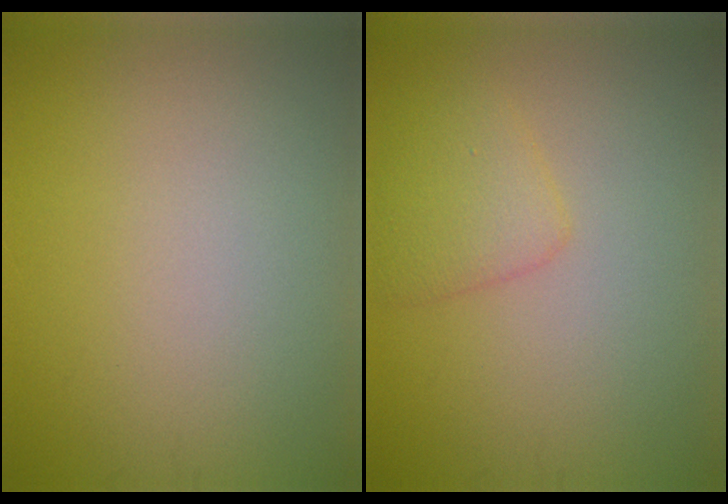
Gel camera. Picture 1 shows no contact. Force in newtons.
{"total": 2.5, "press": 2.4, "slide": 0.2}